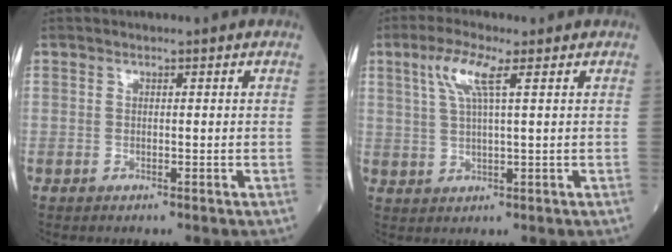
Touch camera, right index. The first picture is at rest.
{"total": 5.6, "force": [2.5, 0.4, 5.0], "torque": [-0.108, 0.010, 0.052]}